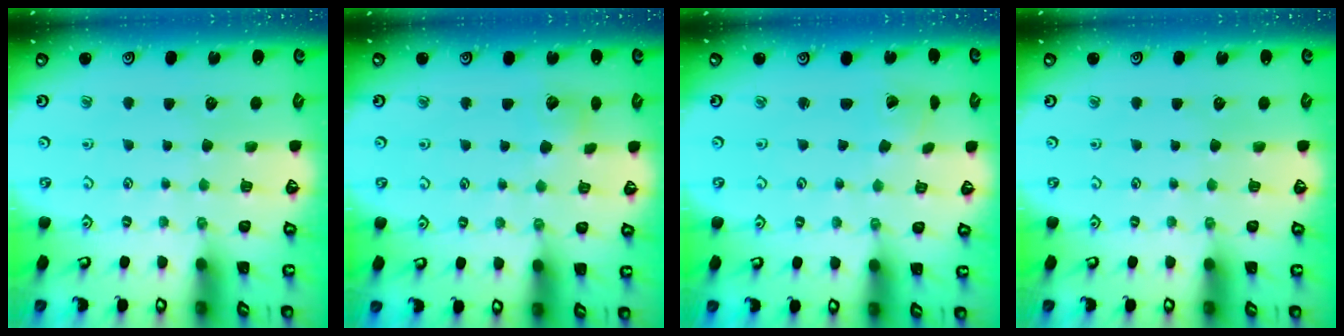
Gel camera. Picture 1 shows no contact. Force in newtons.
{"total": 3.4, "press": 3.4, "slide": 0.4}
{"total": 1.7, "press": 1.7, "slide": 0.3}
{"total": 0.0}